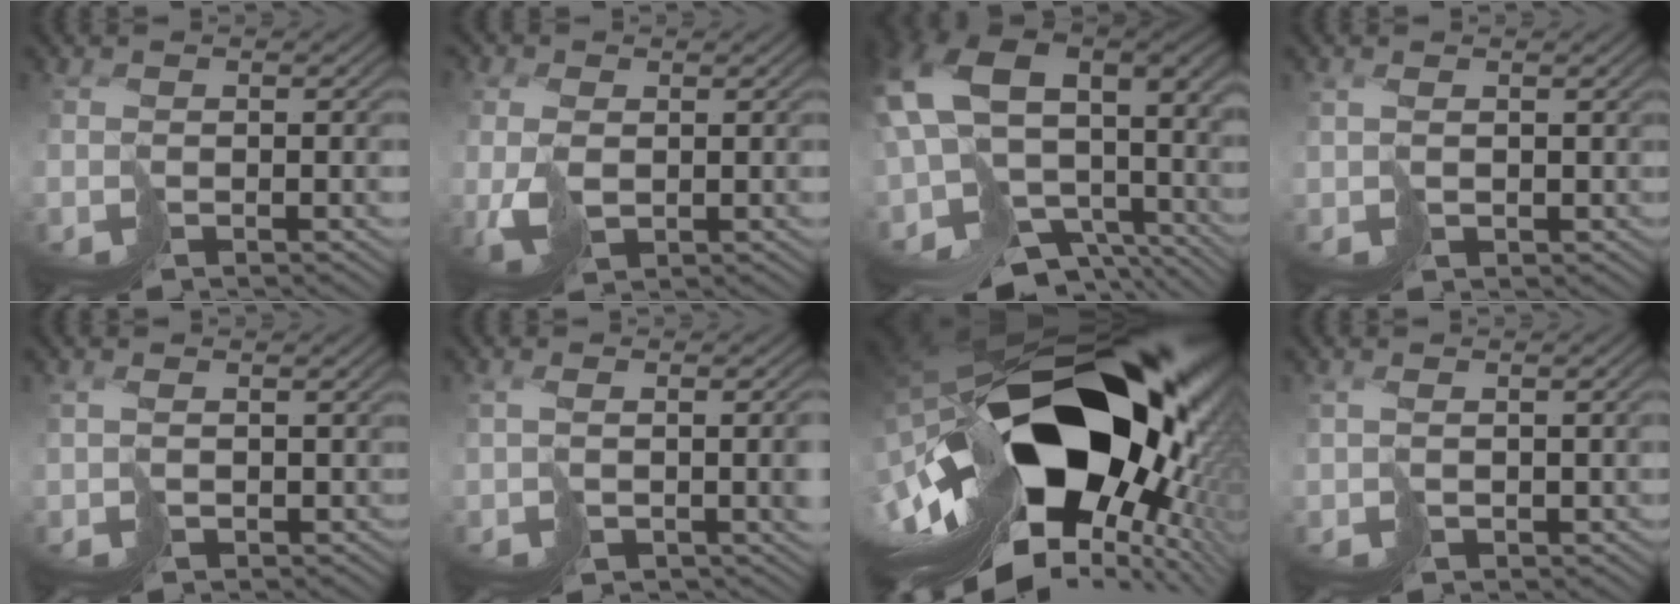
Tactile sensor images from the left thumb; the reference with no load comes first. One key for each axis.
{"total": 3.9, "fx": 0.6, "fy": 2.2, "fz": 3.2, "tx": -0.081, "ty": 0.002, "tz": 0.017}
{"total": 15.5, "fx": -3.6, "fy": 10.8, "fz": 10.5, "tx": -0.261, "ty": -0.050, "tz": -0.013}
{"total": 1.8, "fx": 1.2, "fy": 0.9, "fz": 1.0, "tx": -0.029, "ty": 0.000, "tz": 0.029}
{"total": 1.9, "fx": 1.0, "fy": 1.2, "fz": 1.1, "tx": -0.029, "ty": -0.001, "tz": 0.027}
{"total": 4.7, "fx": 0.4, "fy": 2.3, "fz": 4.1, "tx": -0.082, "ty": -0.014, "tz": 0.027}
{"total": 21.0, "fx": -2.9, "fy": 12.1, "fz": 16.8, "tx": -0.332, "ty": -0.047, "tz": -0.038}
{"total": 2.6, "fx": 0.8, "fy": 1.2, "fz": 2.2, "tx": -0.049, "ty": 0.000, "tz": 0.023}